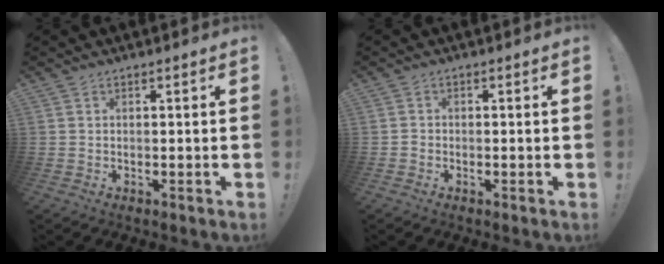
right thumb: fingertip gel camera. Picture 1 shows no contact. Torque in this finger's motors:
{"motor_torque": [0.09, -0.03, 0.06, -0.05, -0.01]}